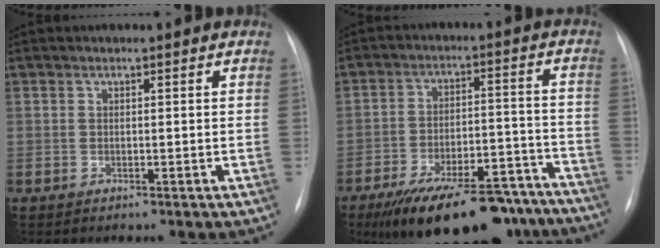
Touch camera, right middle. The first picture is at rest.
{"total": 21.9, "force": [-17.5, 7.4, 10.8], "torque": [-0.139, 0.018, -0.253]}